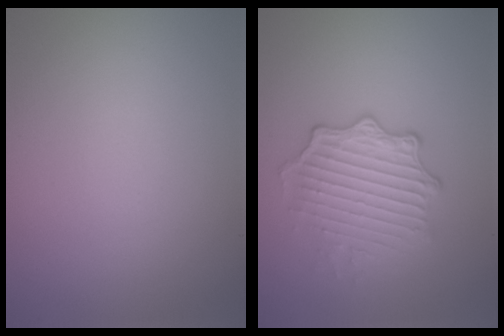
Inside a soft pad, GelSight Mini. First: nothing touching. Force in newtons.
{"total": 4.4, "press": 3.4, "slide": 2.8}